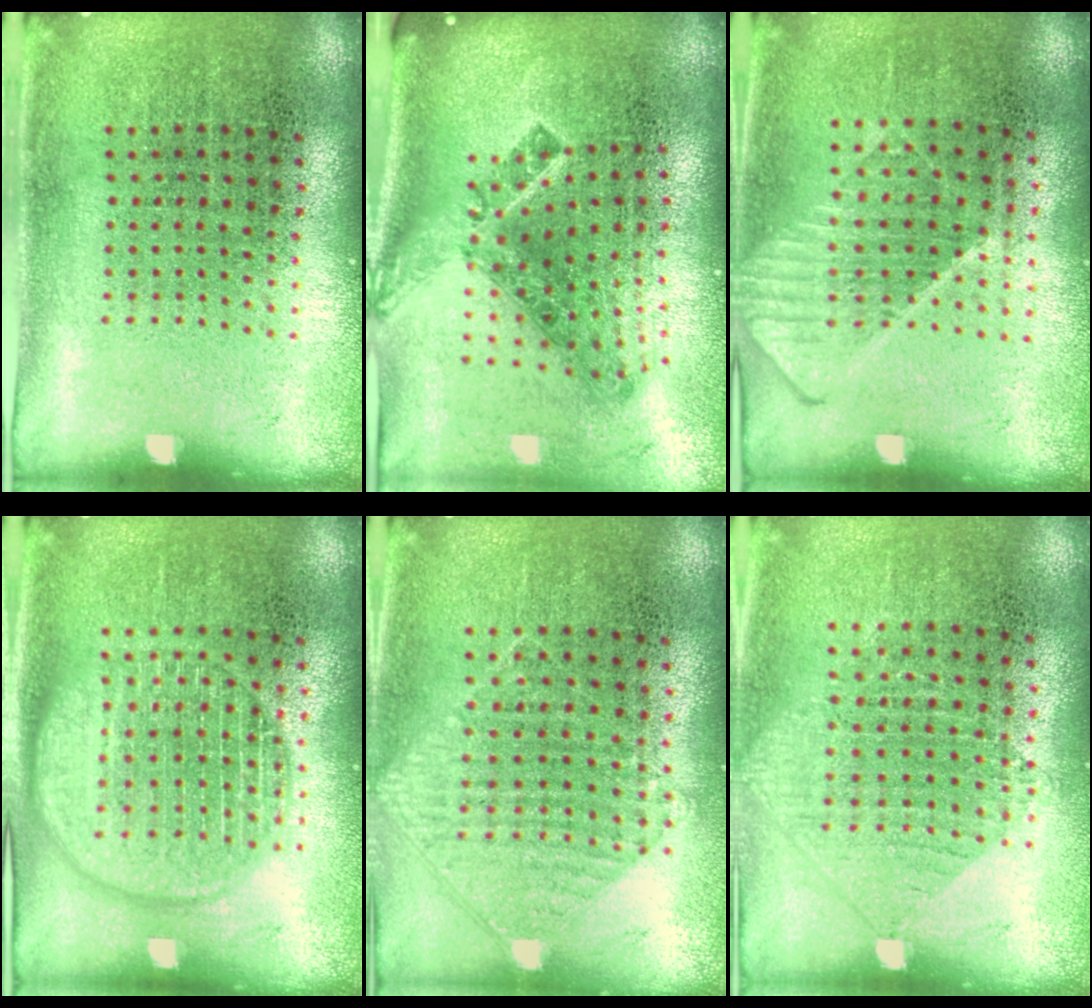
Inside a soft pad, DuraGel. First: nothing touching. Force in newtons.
{"total": 1.9, "press": 1.3, "slide": 1.4}
{"total": 1.1, "press": 1.0, "slide": 0.5}
{"total": 2.3, "press": 2.3, "slide": 0.3}
{"total": 0.9, "press": 0.8, "slide": 0.3}
{"total": 0.9, "press": 0.9, "slide": 0.2}